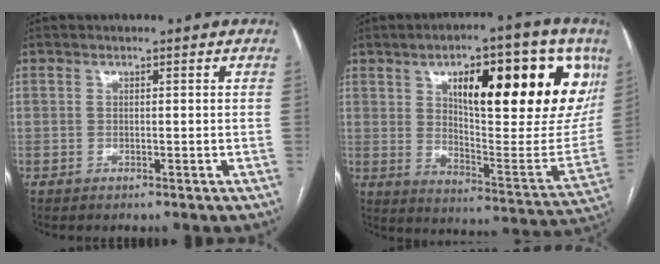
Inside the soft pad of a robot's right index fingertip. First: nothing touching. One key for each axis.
{"total": 26.8, "fx": 11.5, "fy": 8.0, "fz": 22.9, "tx": -0.291, "ty": 0.025, "tz": 0.179}